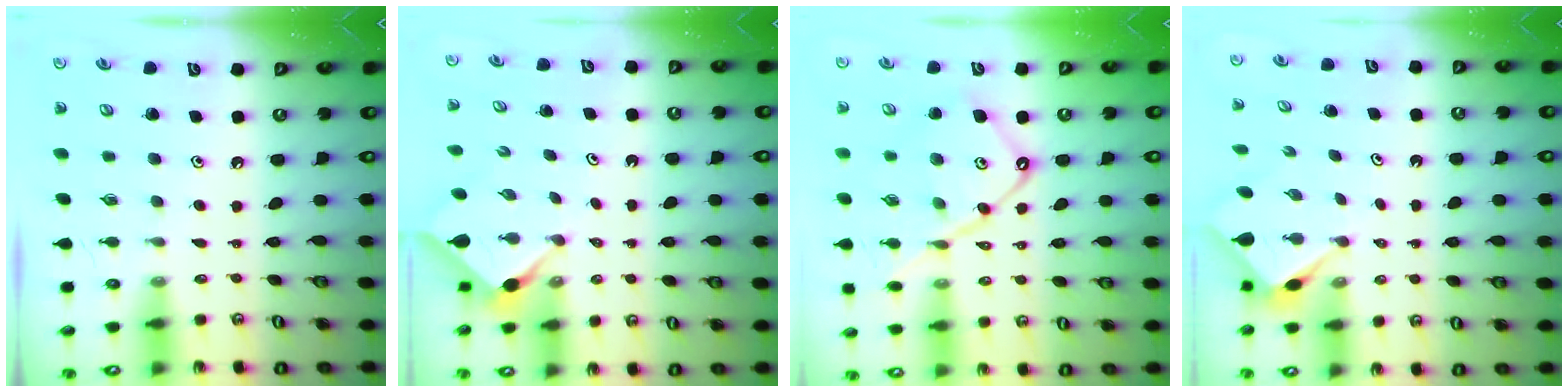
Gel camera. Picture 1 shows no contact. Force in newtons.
{"total": 3.0, "press": 2.9, "slide": 0.3}
{"total": 14.6, "press": 14.5, "slide": 1.2}
{"total": 3.0, "press": 3.0, "slide": 0.2}